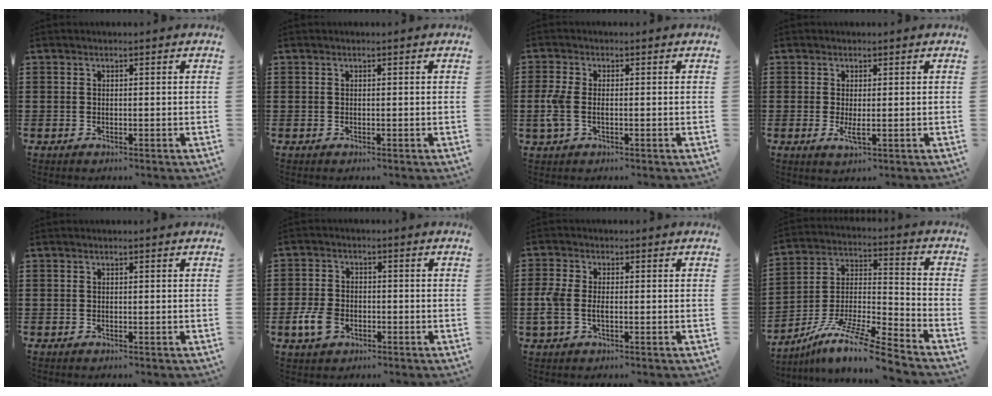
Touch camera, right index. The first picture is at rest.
{"total": 0.0}
{"total": 3.7, "force": [-0.6, 1.8, 3.2], "torque": [-0.087, -0.007, -0.019]}
{"total": 2.2, "force": [-0.2, 0.5, 2.2], "torque": [-0.046, -0.006, -0.005]}
{"total": 0.0}
{"total": 5.0, "force": [-2.0, 3.3, 3.2], "torque": [-0.086, -0.001, -0.042]}
{"total": 3.3, "force": [-0.7, 1.7, 2.8], "torque": [-0.072, -0.005, -0.019]}
{"total": 11.3, "force": [-9.1, 0.4, 6.7], "torque": [-0.125, 0.000, -0.179]}